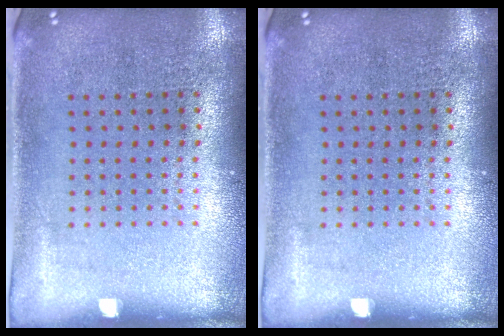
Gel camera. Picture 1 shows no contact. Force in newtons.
{"total": 0.0}